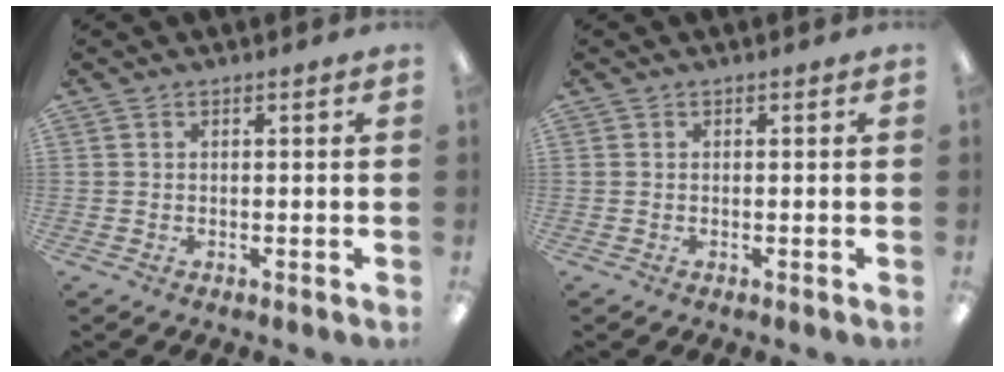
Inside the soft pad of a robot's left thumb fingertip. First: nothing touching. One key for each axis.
{"total": 0.0}